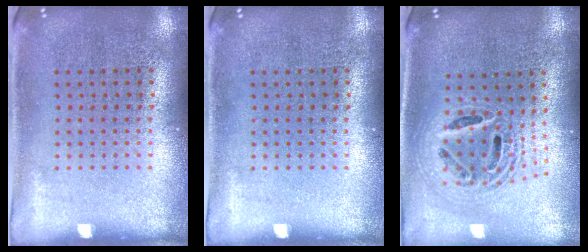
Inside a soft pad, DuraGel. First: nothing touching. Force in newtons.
{"total": 0.0}
{"total": 2.0, "press": 1.6, "slide": 1.2}